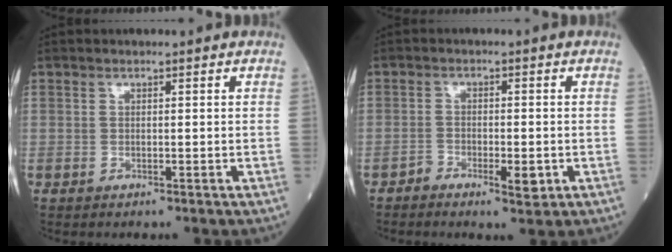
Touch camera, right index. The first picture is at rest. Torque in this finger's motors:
{"motor_torque": [-0.10, 0.13, -0.09, -0.01]}